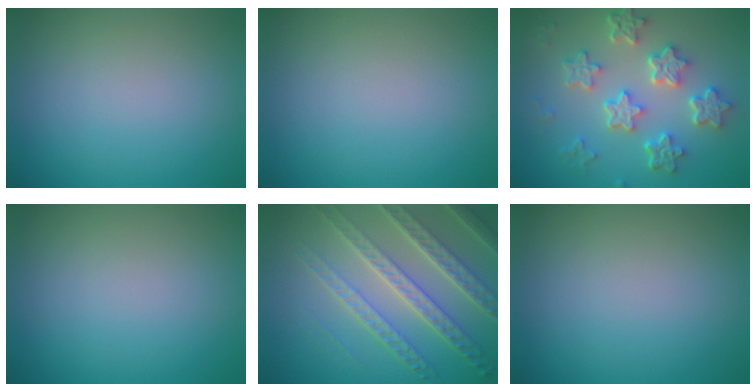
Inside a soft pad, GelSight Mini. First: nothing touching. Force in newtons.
{"total": 0.0}
{"total": 5.8, "press": 4.6, "slide": 3.6}
{"total": 0.0}
{"total": 7.7, "press": 5.3, "slide": 5.6}
{"total": 0.0}